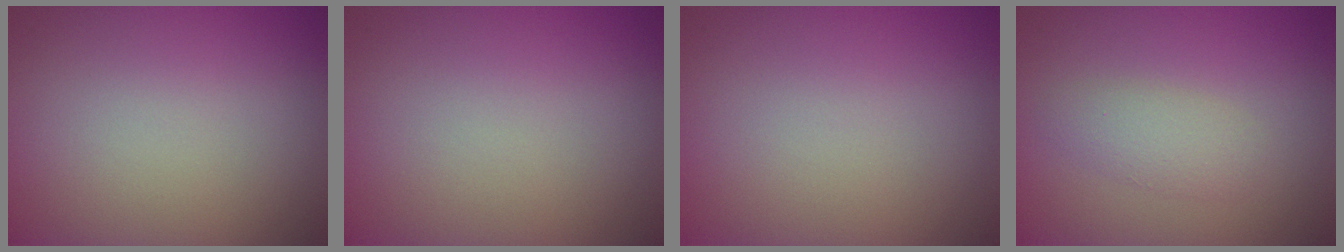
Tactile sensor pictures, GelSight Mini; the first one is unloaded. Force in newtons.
{"total": 0.0}
{"total": 0.0}
{"total": 1.9, "press": 1.9, "slide": 0.0}